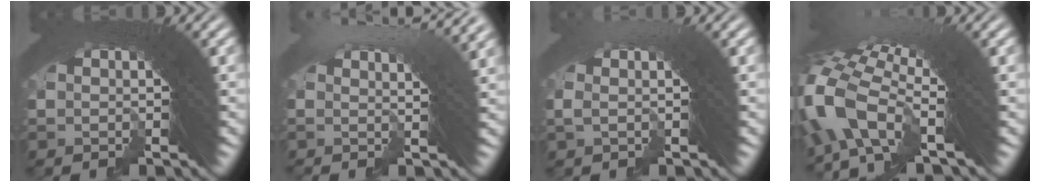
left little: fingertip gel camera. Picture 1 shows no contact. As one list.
[{"total": 4.4, "force": [2.7, 0.5, 3.5], "torque": [-0.033, 0.022, 0.030]}, {"total": 1.0, "force": [0.0, -0.6, 0.8], "torque": [0.002, 0.020, -0.007]}, {"total": 5.4, "force": [-1.8, 3.1, 4.0], "torque": [-0.095, -0.010, -0.032]}]